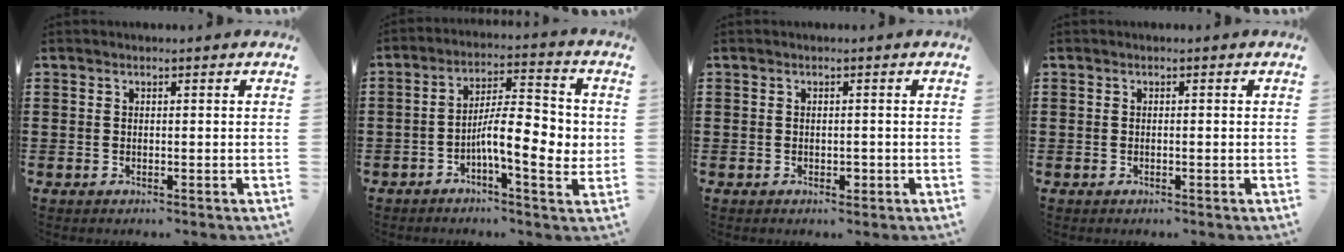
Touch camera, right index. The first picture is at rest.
{"total": 9.7, "force": [-1.4, 3.1, 9.1], "torque": [-0.142, 0.000, -0.026]}
{"total": 1.2, "force": [-0.4, 0.6, 1.0], "torque": [-0.018, -0.001, -0.006]}
{"total": 0.0}